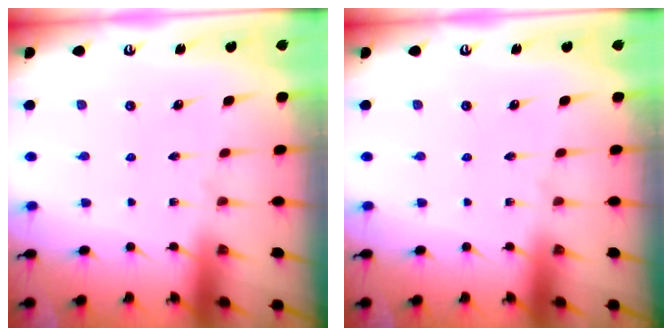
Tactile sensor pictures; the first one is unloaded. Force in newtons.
{"total": 0.0}